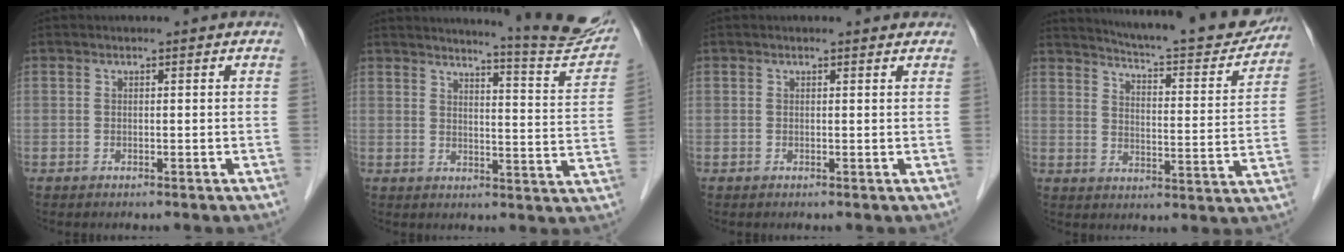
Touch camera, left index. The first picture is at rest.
{"total": 14.6, "force": [13.8, -0.6, 4.8], "torque": [-0.064, -0.075, 0.155]}
{"total": 1.7, "force": [1.7, 0.4, 0.2], "torque": [-0.012, -0.003, 0.011]}
{"total": 20.7, "force": [19.2, 2.4, 7.4], "torque": [-0.106, -0.049, 0.243]}